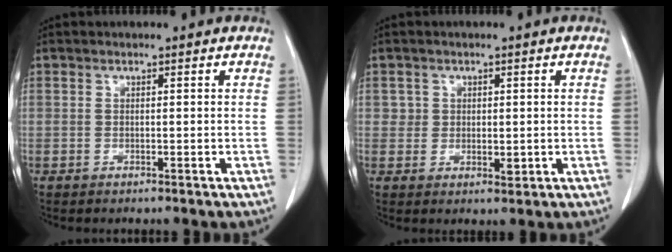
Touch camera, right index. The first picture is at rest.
{"total": 2.8, "force": [0.4, 2.6, 1.1], "torque": [-0.006, -0.003, 0.008]}